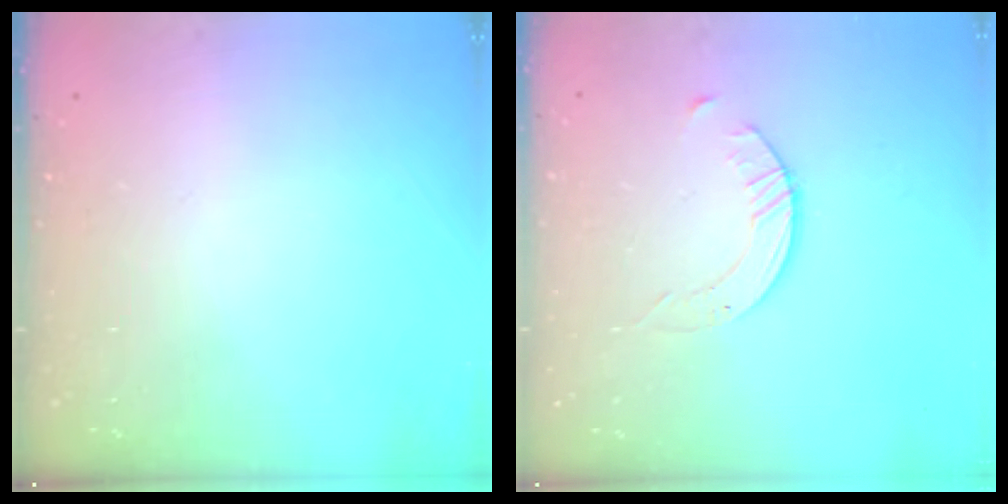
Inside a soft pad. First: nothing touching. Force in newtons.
{"total": 2.6, "press": 2.6, "slide": 0.3}